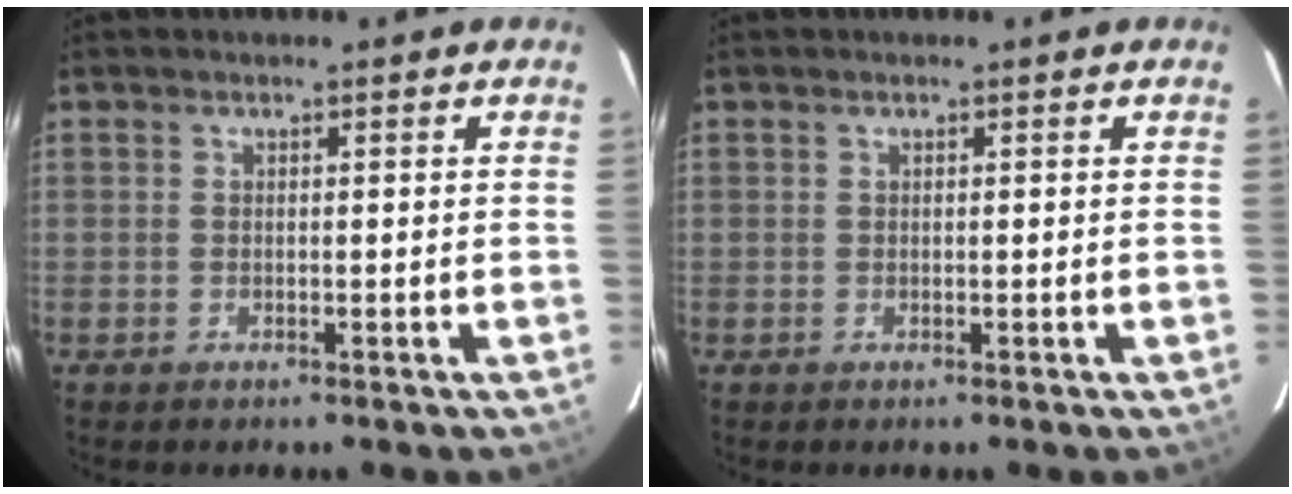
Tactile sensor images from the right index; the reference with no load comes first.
{"total": 0.0}